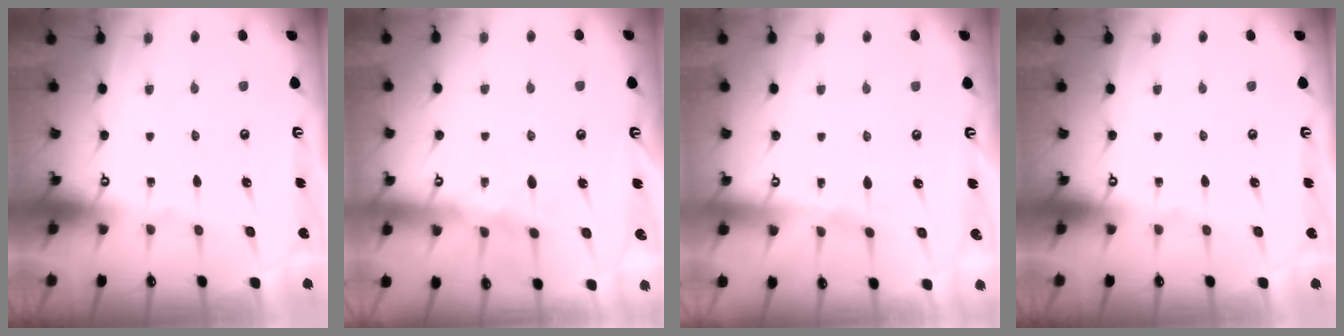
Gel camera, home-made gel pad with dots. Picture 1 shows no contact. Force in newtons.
{"total": 9.8, "press": 9.7, "slide": 0.8}
{"total": 2.8, "press": 2.8, "slide": 0.4}
{"total": 0.0}